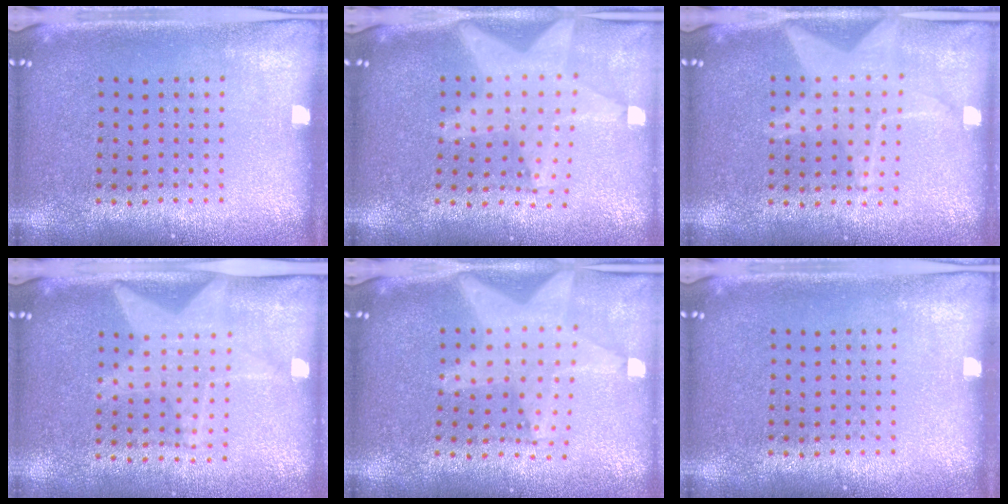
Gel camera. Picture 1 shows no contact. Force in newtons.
{"total": 2.2, "press": 1.7, "slide": 1.3}
{"total": 1.5, "press": 1.5, "slide": 0.2}
{"total": 1.4, "press": 1.4, "slide": 0.2}
{"total": 1.9, "press": 1.6, "slide": 1.0}
{"total": 0.0}